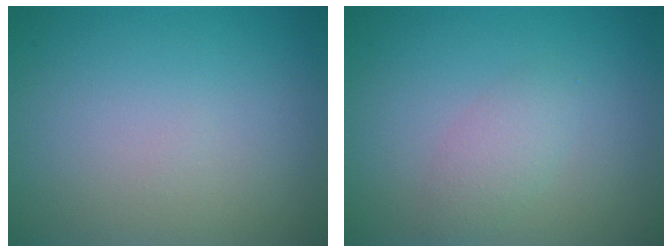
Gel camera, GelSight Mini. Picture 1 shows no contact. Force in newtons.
{"total": 1.8, "press": 1.8, "slide": 0.1}